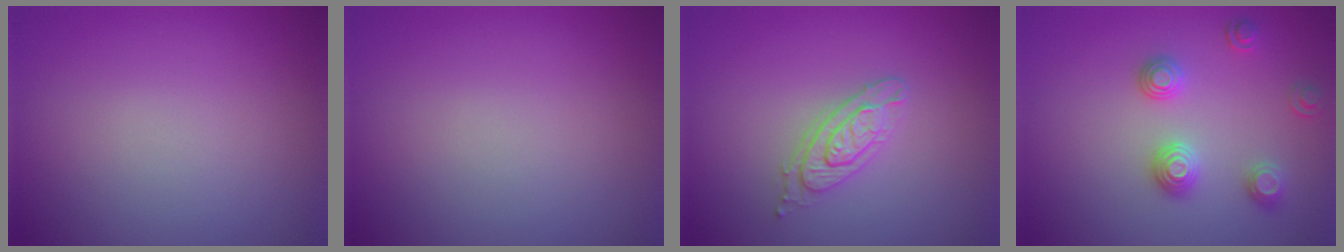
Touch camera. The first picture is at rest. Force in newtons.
{"total": 0.0}
{"total": 2.9, "press": 2.6, "slide": 1.4}
{"total": 2.7, "press": 2.6, "slide": 0.9}